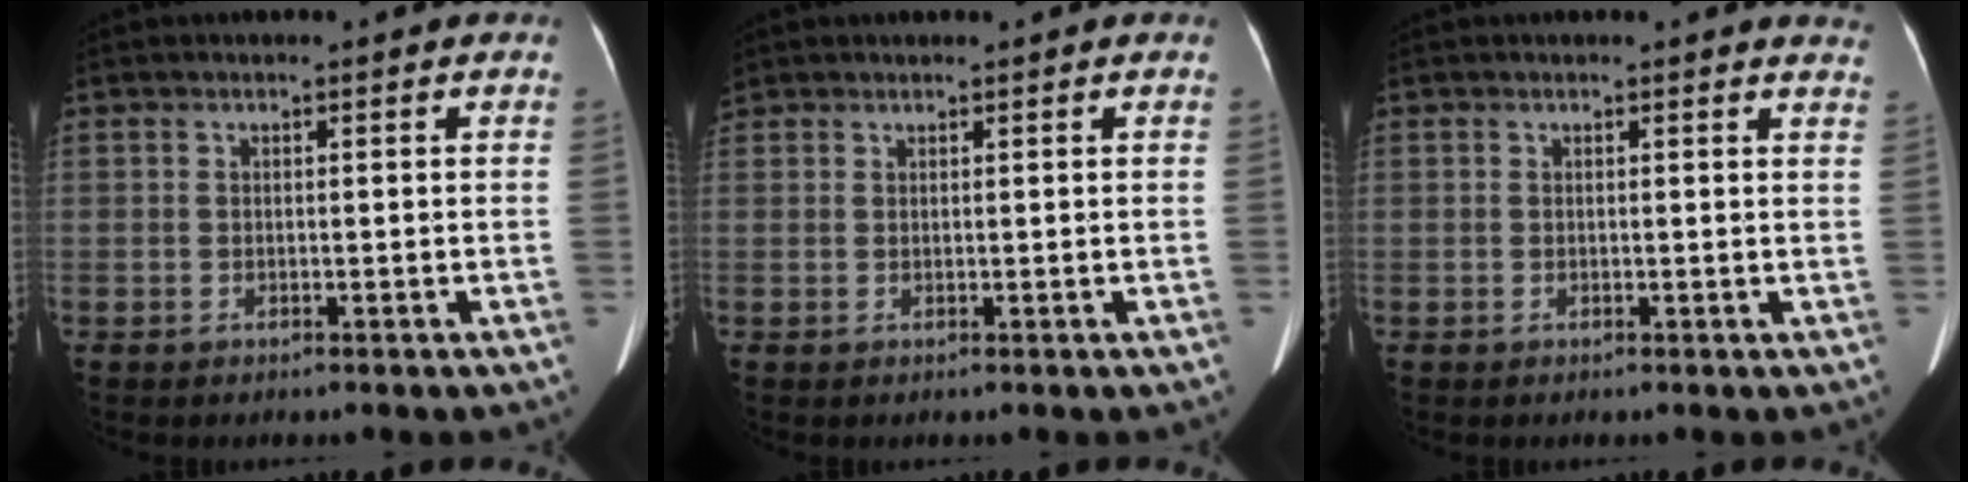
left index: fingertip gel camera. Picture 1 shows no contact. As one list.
[{"total": 1.1, "force": [1.0, 0.4, 0.1], "torque": [-0.014, 0.009, 0.024]}, {"total": 3.7, "force": [3.6, 0.6, 0.4], "torque": [0.000, -0.017, 0.012]}]